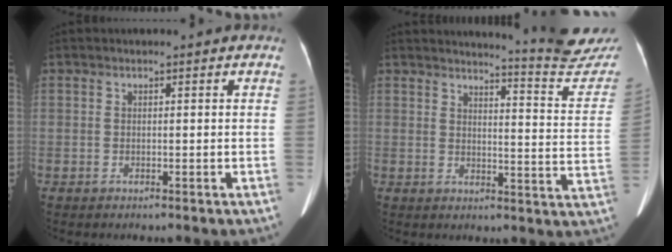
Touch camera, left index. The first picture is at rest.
{"total": 13.7, "force": [13.6, -1.3, 1.4], "torque": [-0.016, -0.117, 0.143]}